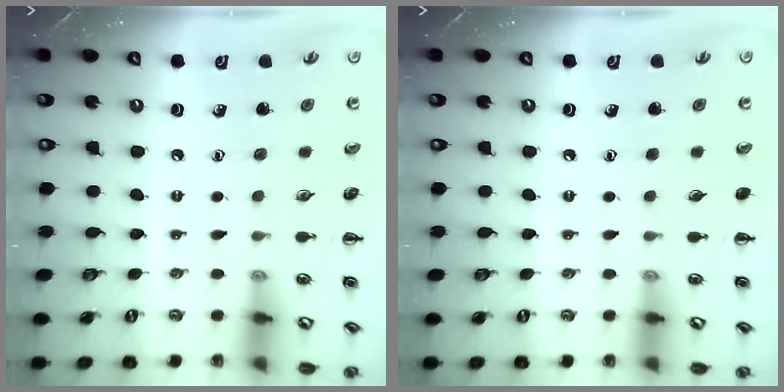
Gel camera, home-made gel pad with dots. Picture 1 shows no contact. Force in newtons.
{"total": 0.0}